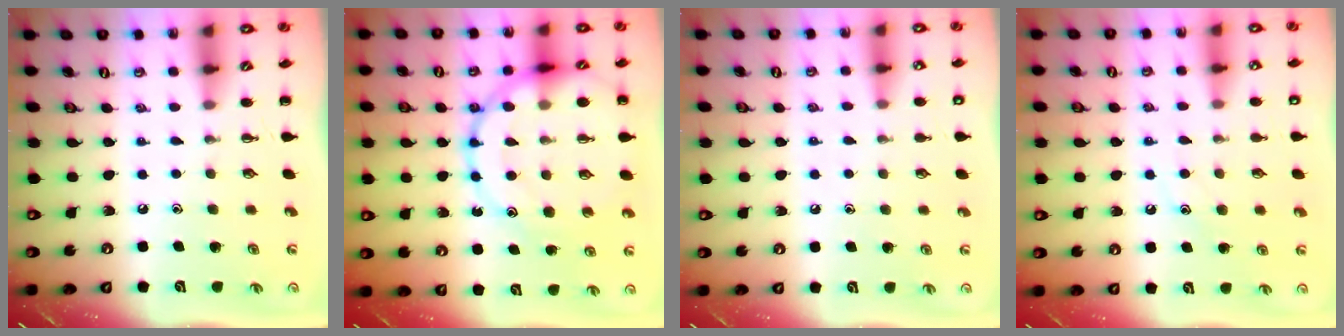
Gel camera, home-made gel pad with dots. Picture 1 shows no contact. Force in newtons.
{"total": 22.9, "press": 22.7, "slide": 3.3}
{"total": 6.8, "press": 6.4, "slide": 2.1}
{"total": 9.3, "press": 9.2, "slide": 1.5}